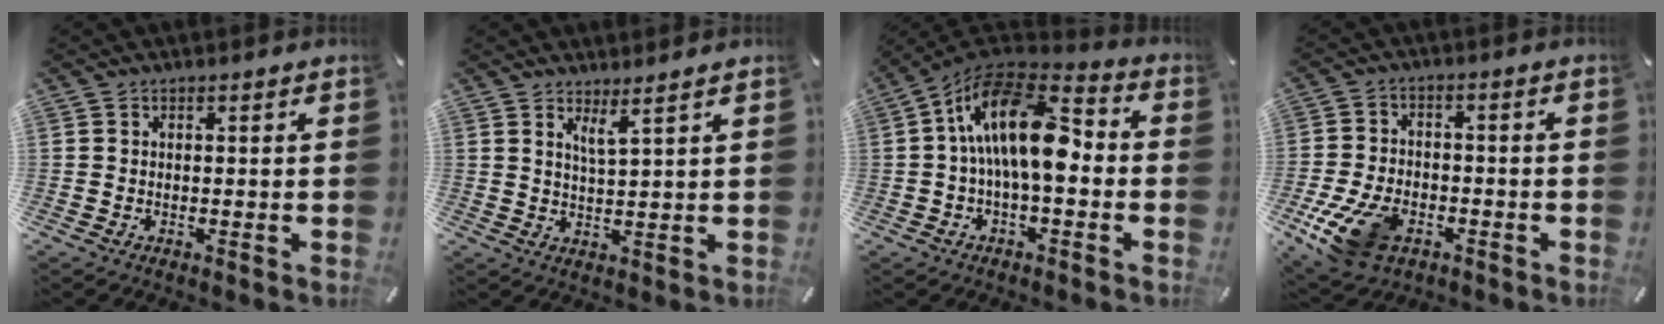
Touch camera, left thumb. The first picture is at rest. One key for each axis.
{"total": 3.9, "fx": 3.2, "fy": -0.2, "fz": 2.2, "tx": -0.050, "ty": -0.012, "tz": 0.055}
{"total": 17.9, "fx": 0.7, "fy": 9.1, "fz": 15.4, "tx": -0.274, "ty": 0.003, "tz": 0.009}
{"total": 12.0, "fx": -5.9, "fy": 7.4, "fz": 7.3, "tx": -0.152, "ty": 0.022, "tz": -0.104}